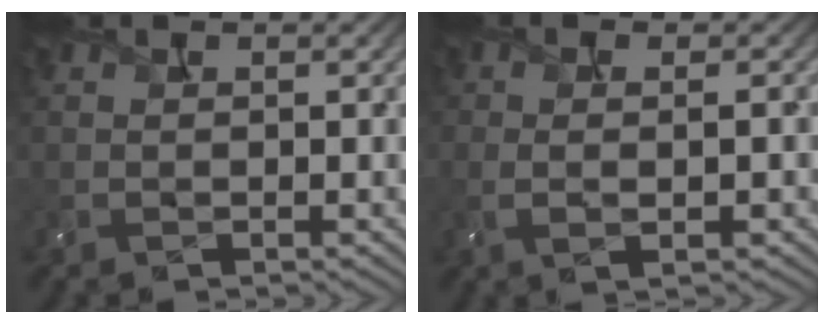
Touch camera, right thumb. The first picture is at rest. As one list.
[{"total": 3.6, "force": [-0.2, 1.0, 3.4], "torque": [-0.064, 0.003, -0.006]}]